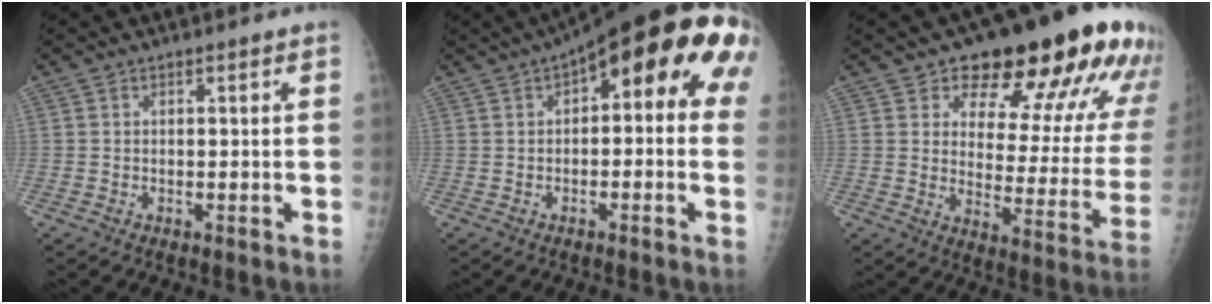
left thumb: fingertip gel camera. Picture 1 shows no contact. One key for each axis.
{"total": 17.0, "fx": 4.7, "fy": 6.5, "fz": 14.9, "tx": -0.174, "ty": 0.035, "tz": 0.046}
{"total": 22.4, "fx": 14.7, "fy": 9.0, "fz": 14.3, "tx": -0.137, "ty": -0.072, "tz": 0.188}